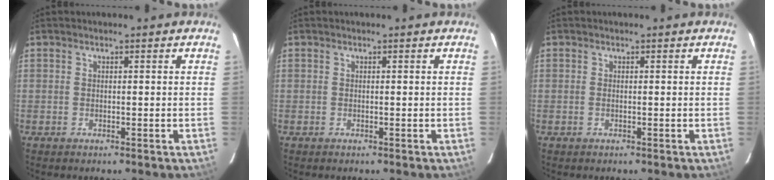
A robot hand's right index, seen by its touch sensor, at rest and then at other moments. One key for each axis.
{"total": 0.0}
{"total": 0.0}